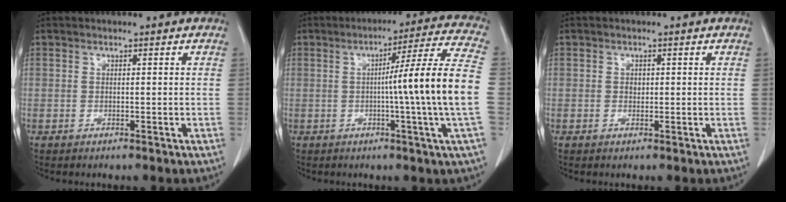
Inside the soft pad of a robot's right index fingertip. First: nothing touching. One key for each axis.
{"total": 14.8, "fx": -1.2, "fy": -2.8, "fz": 14.5, "tx": -0.204, "ty": -0.004, "tz": -0.025}
{"total": 0.8, "fx": 0.1, "fy": 0.7, "fz": 0.4, "tx": -0.007, "ty": 0.002, "tz": 0.004}